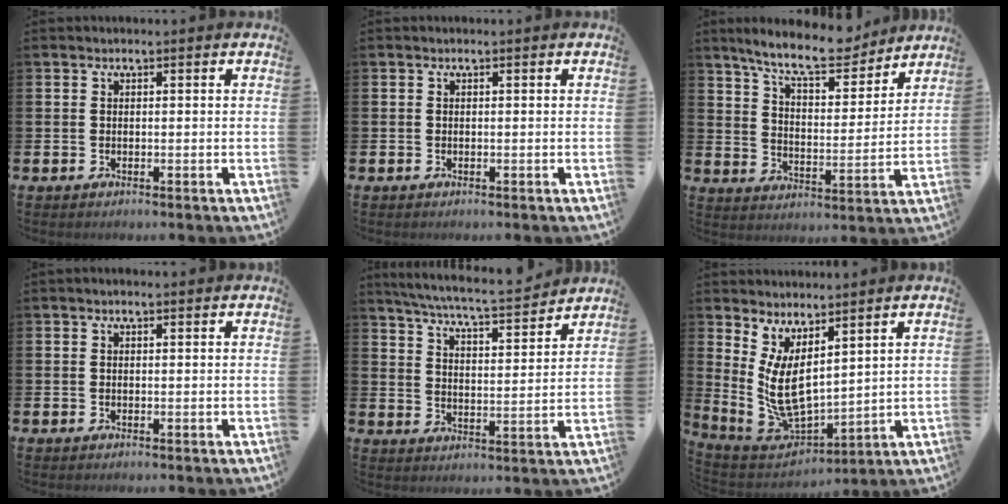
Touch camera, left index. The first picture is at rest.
{"total": 0.0}
{"total": 10.3, "force": [9.3, 2.1, 4.0], "torque": [-0.099, -0.049, 0.164]}
{"total": 0.0}
{"total": 6.6, "force": [6.4, 0.0, 2.0], "torque": [-0.065, -0.047, 0.108]}
{"total": 6.7, "force": [2.3, 3.4, 5.3], "torque": [-0.133, -0.026, 0.045]}